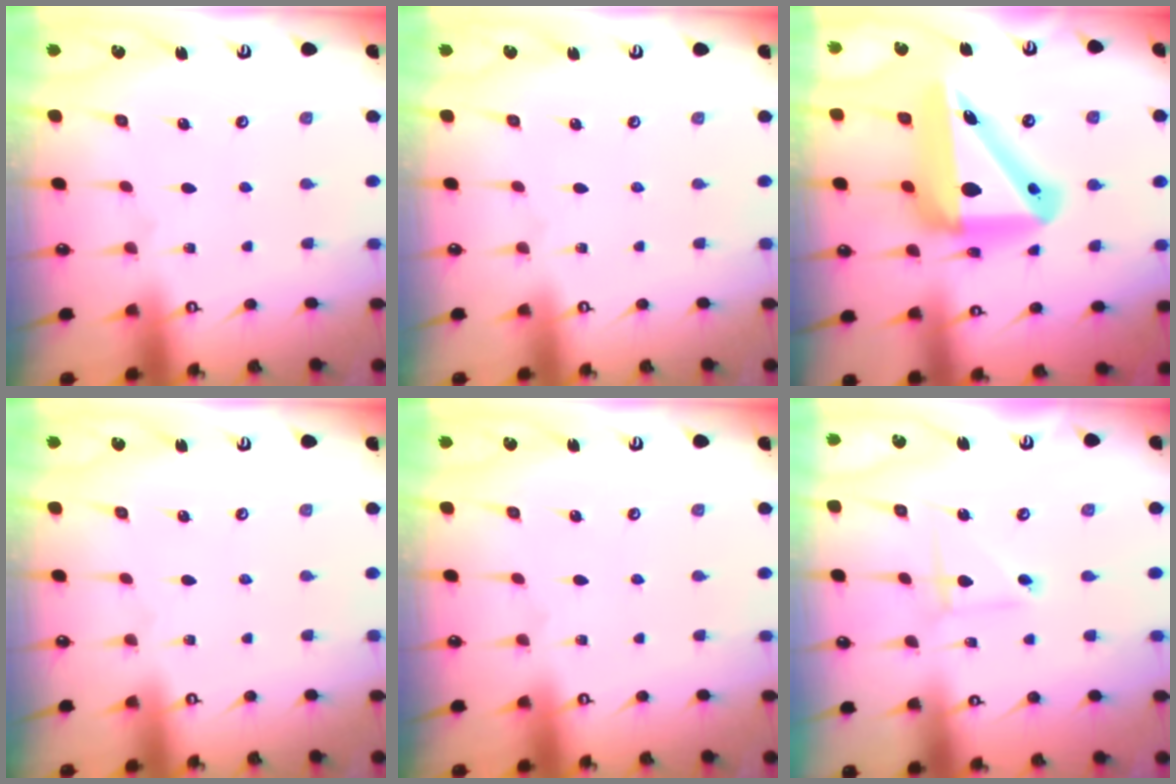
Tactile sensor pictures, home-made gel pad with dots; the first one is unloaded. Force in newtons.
{"total": 0.0}
{"total": 18.2, "press": 17.8, "slide": 3.9}
{"total": 0.0}
{"total": 0.0}
{"total": 2.4, "press": 2.4, "slide": 0.2}